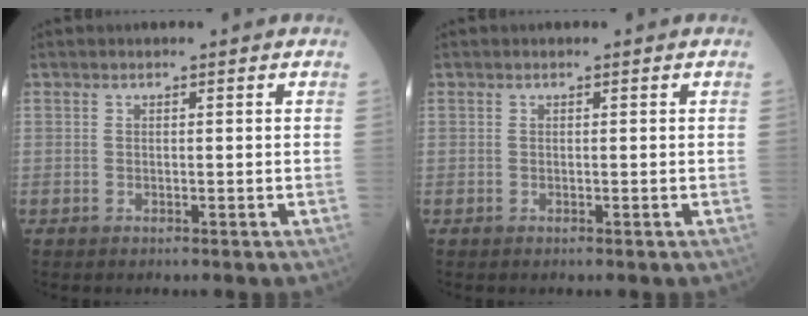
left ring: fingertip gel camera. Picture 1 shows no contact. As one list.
[{"total": 0.0}]